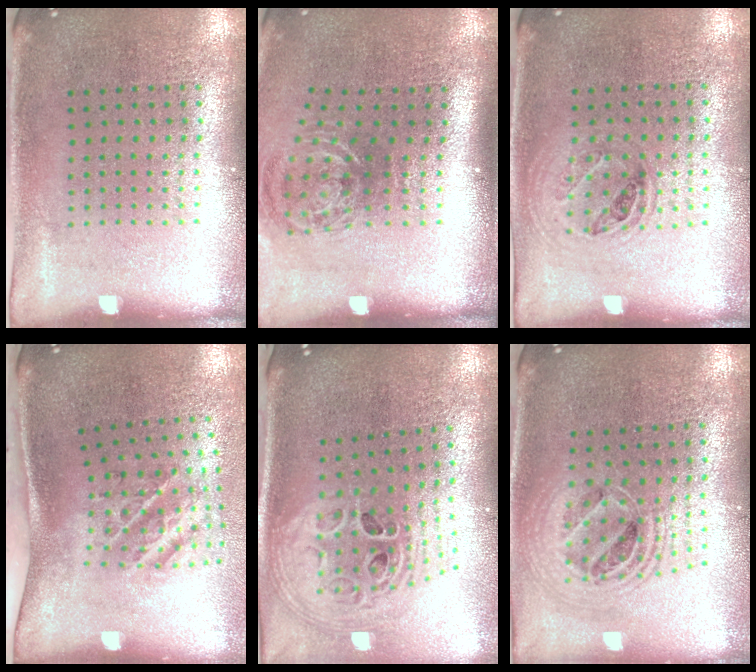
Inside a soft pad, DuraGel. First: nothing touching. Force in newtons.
{"total": 1.7, "press": 1.2, "slide": 1.2}
{"total": 1.0, "press": 0.9, "slide": 0.3}
{"total": 2.3, "press": 1.3, "slide": 1.9}
{"total": 2.6, "press": 1.9, "slide": 1.8}
{"total": 2.1, "press": 1.7, "slide": 1.2}